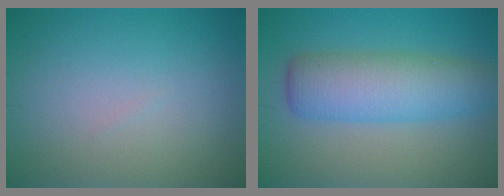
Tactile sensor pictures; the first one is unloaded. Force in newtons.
{"total": 6.7, "press": 6.7, "slide": 0.2}